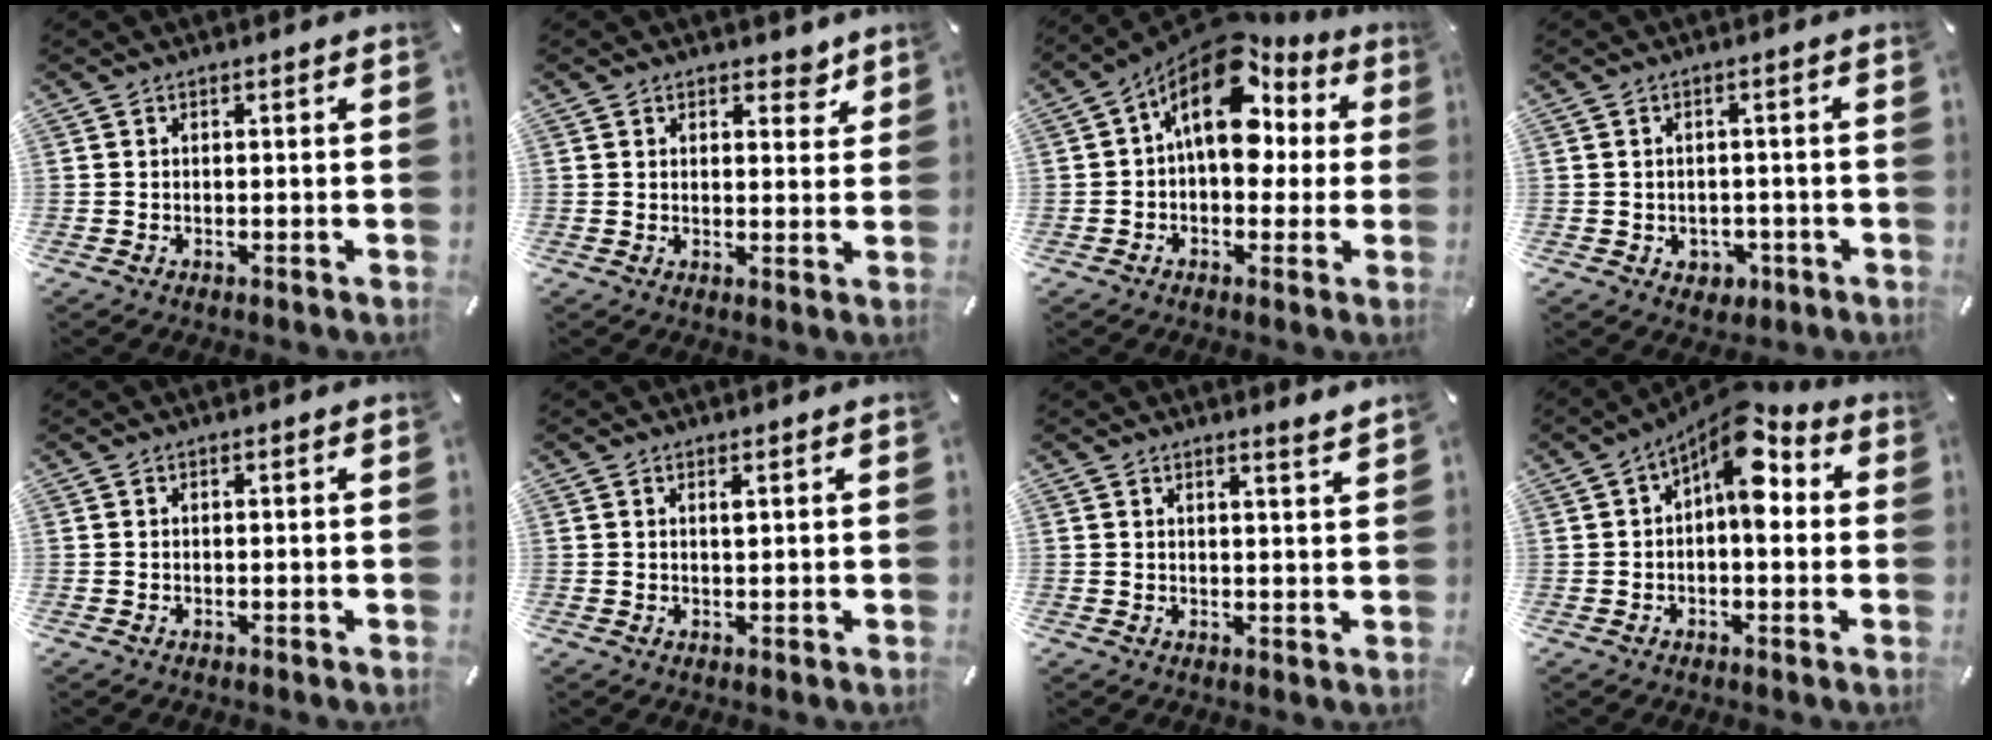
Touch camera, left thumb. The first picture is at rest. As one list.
[{"total": 4.1, "force": [2.8, 2.7, 1.2], "torque": [0.005, -0.014, 0.042]}, {"total": 17.0, "force": [5.4, 10.4, 12.3], "torque": [-0.188, -0.034, 0.089]}, {"total": 3.2, "force": [-0.8, 2.9, 1.2], "torque": [-0.012, 0.002, -0.016]}, {"total": 0.0}, {"total": 0.9, "force": [0.5, 0.2, 0.7], "torque": [-0.017, 0.000, 0.008]}, {"total": 2.6, "force": [2.4, -0.5, 0.8], "torque": [-0.012, -0.022, 0.041]}, {"total": 11.0, "force": [3.8, 5.4, 8.8], "torque": [-0.124, -0.030, 0.061]}]